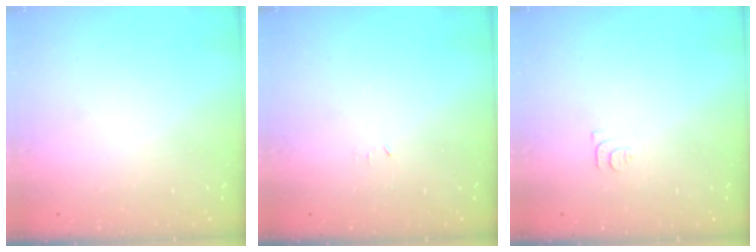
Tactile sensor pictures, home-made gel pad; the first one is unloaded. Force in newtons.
{"total": 2.4, "press": 2.4, "slide": 0.4}
{"total": 3.7, "press": 3.6, "slide": 0.5}